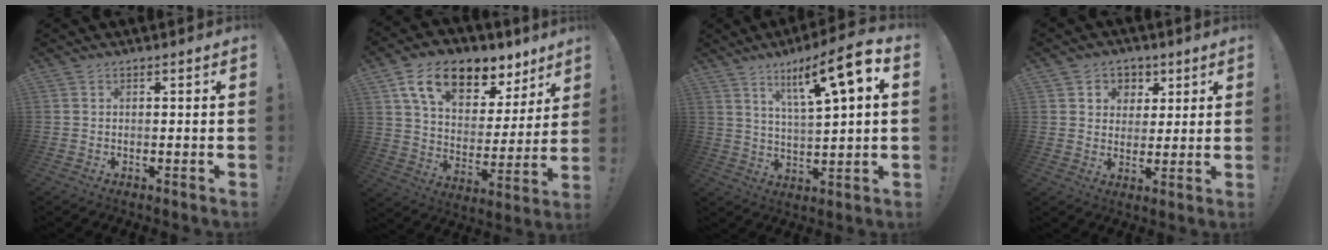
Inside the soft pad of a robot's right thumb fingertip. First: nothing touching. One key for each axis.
{"total": 17.3, "fx": 10.8, "fy": 9.3, "fz": 9.8, "tx": -0.158, "ty": -0.056, "tz": 0.193}
{"total": 13.7, "fx": 6.5, "fy": 1.9, "fz": 11.9, "tx": -0.189, "ty": -0.034, "tz": 0.092}
{"total": 6.5, "fx": 2.3, "fy": 6.0, "fz": 0.6, "tx": -0.004, "ty": -0.014, "tz": 0.046}